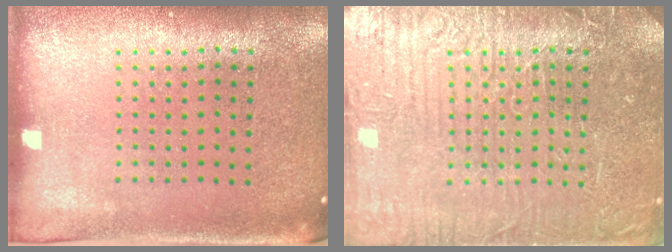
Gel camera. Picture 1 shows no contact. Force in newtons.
{"total": 7.7, "press": 7.7, "slide": 1.1}